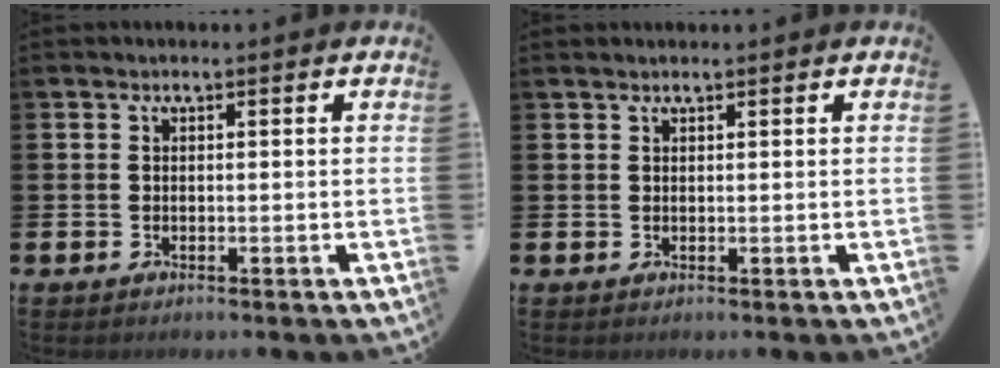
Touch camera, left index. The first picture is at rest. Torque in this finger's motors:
{"motor_torque": [1.05, -1.09, 0.28, 0.02]}